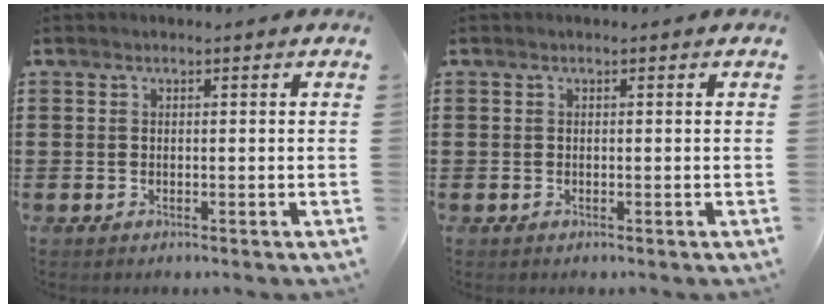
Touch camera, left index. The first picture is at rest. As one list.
[{"total": 0.0}]